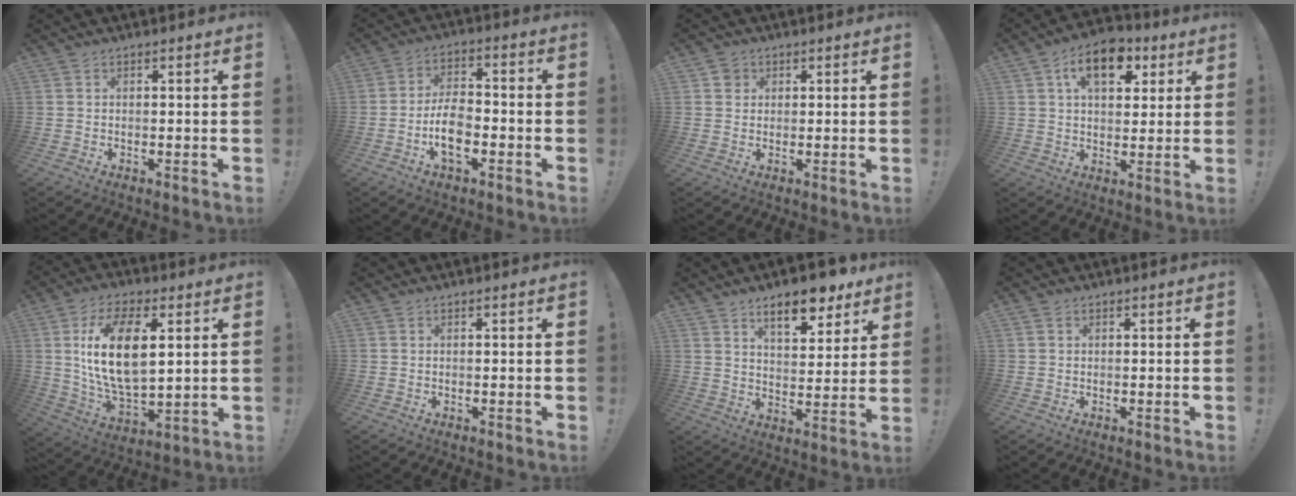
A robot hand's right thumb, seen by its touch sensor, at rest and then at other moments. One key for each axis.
{"total": 9.8, "fx": -3.5, "fy": 5.3, "fz": 7.5, "tx": -0.144, "ty": 0.007, "tz": -0.064}
{"total": 3.0, "fx": 1.3, "fy": 2.6, "fz": 0.6, "tx": -0.001, "ty": 0.000, "tz": 0.021}
{"total": 13.2, "fx": 5.6, "fy": 7.8, "fz": 9.0, "tx": -0.127, "ty": -0.011, "tz": 0.101}
{"total": 18.5, "fx": 4.9, "fy": 9.3, "fz": 15.2, "tx": -0.296, "ty": -0.018, "tz": 0.076}
{"total": 0.0}
{"total": 12.0, "fx": 8.4, "fy": 4.3, "fz": 7.4, "tx": -0.103, "ty": -0.051, "tz": 0.141}
{"total": 0.6, "fx": 0.3, "fy": 0.5, "fz": 0.1, "tx": 0.007, "ty": -0.001, "tz": 0.005}